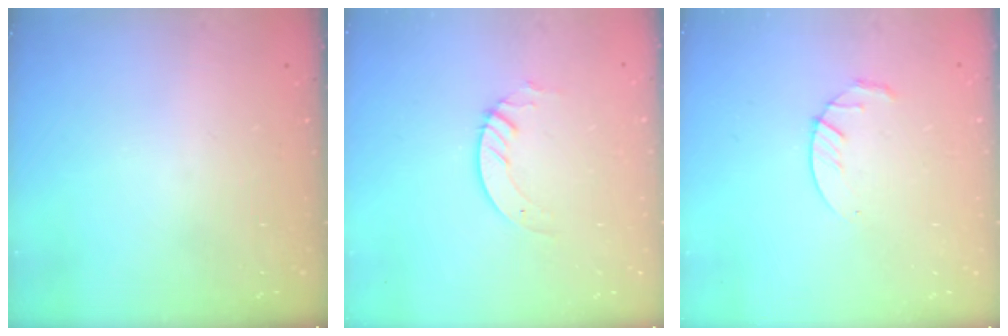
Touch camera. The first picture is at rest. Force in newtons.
{"total": 3.6, "press": 3.6, "slide": 0.3}
{"total": 4.0, "press": 4.0, "slide": 0.6}